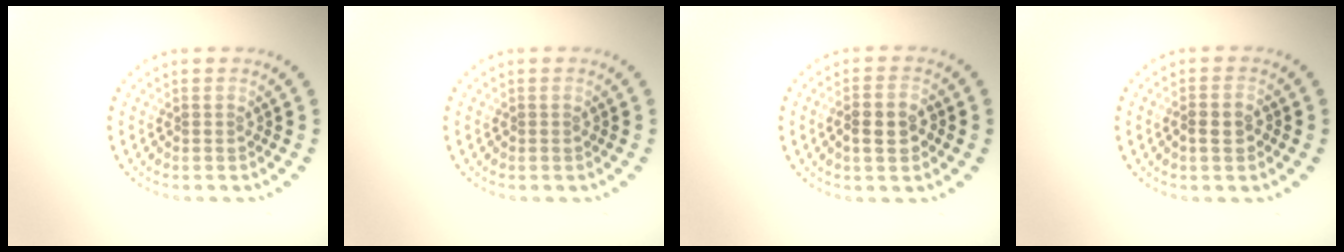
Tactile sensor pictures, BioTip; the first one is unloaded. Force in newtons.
{"total": 0.0}
{"total": 2.8, "press": 2.8, "slide": 0.6}
{"total": 1.4, "press": 1.4, "slide": 0.4}